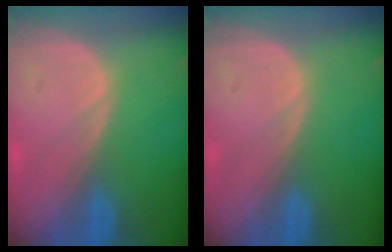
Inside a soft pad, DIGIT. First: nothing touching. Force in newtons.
{"total": 0.0}